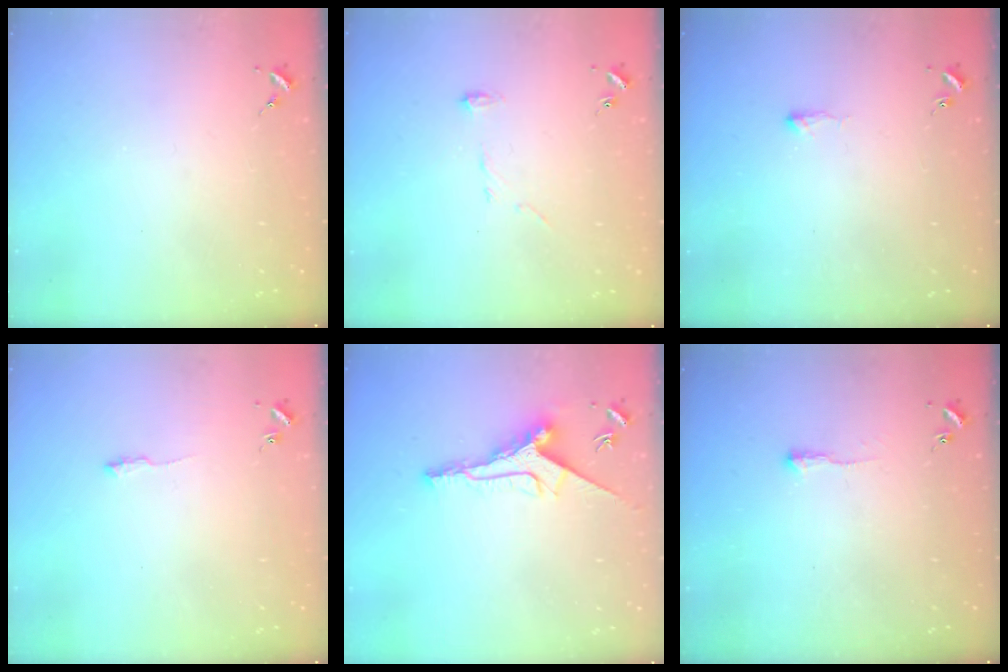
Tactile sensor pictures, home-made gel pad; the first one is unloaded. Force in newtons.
{"total": 6.9, "press": 6.9, "slide": 0.6}
{"total": 3.5, "press": 3.4, "slide": 0.6}
{"total": 3.7, "press": 3.6, "slide": 0.5}
{"total": 10.5, "press": 10.5, "slide": 0.3}
{"total": 4.7, "press": 4.7, "slide": 0.3}